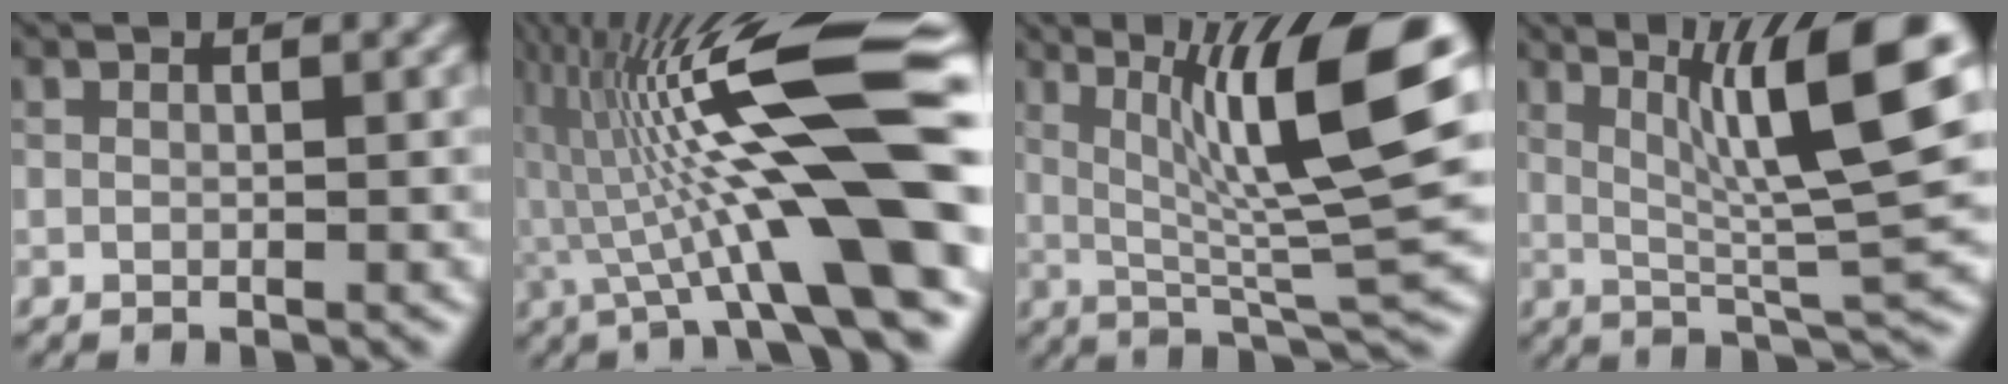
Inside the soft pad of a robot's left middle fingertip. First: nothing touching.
{"total": 15.3, "force": [-1.6, 2.0, 15.0], "torque": [-0.243, 0.029, -0.022]}
{"total": 11.3, "force": [3.3, 1.7, 10.7], "torque": [-0.162, 0.002, 0.063]}
{"total": 10.1, "force": [3.4, 1.4, 9.4], "torque": [-0.136, 0.002, 0.063]}